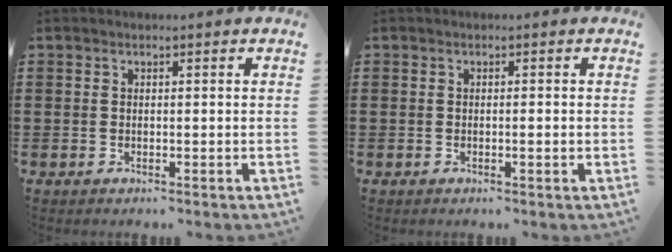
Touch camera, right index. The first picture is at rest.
{"total": 0.8, "force": [-0.2, 0.0, 0.8], "torque": [-0.012, -0.004, -0.004]}